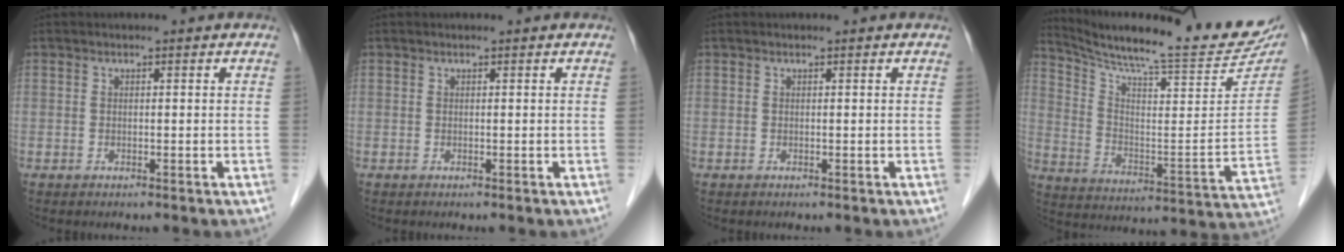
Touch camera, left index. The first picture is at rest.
{"total": 0.0}
{"total": 0.0}
{"total": 23.9, "force": [21.4, 1.1, 10.7], "torque": [-0.172, -0.073, 0.299]}